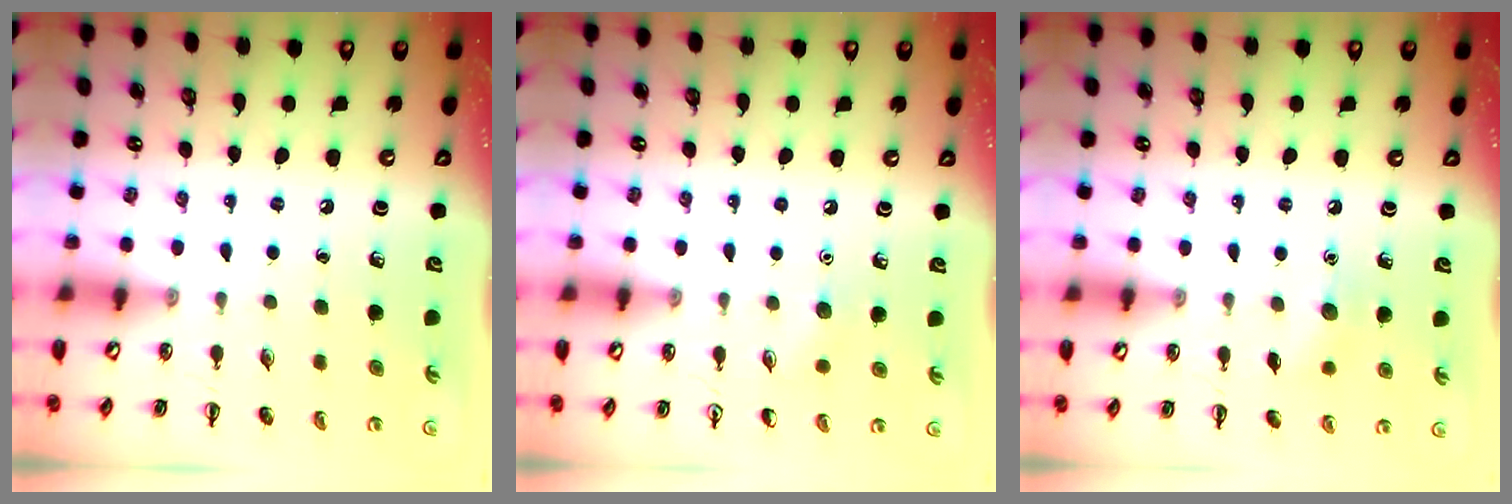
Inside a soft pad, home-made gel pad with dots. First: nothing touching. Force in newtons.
{"total": 3.7, "press": 3.5, "slide": 1.1}
{"total": 6.7, "press": 6.4, "slide": 1.8}